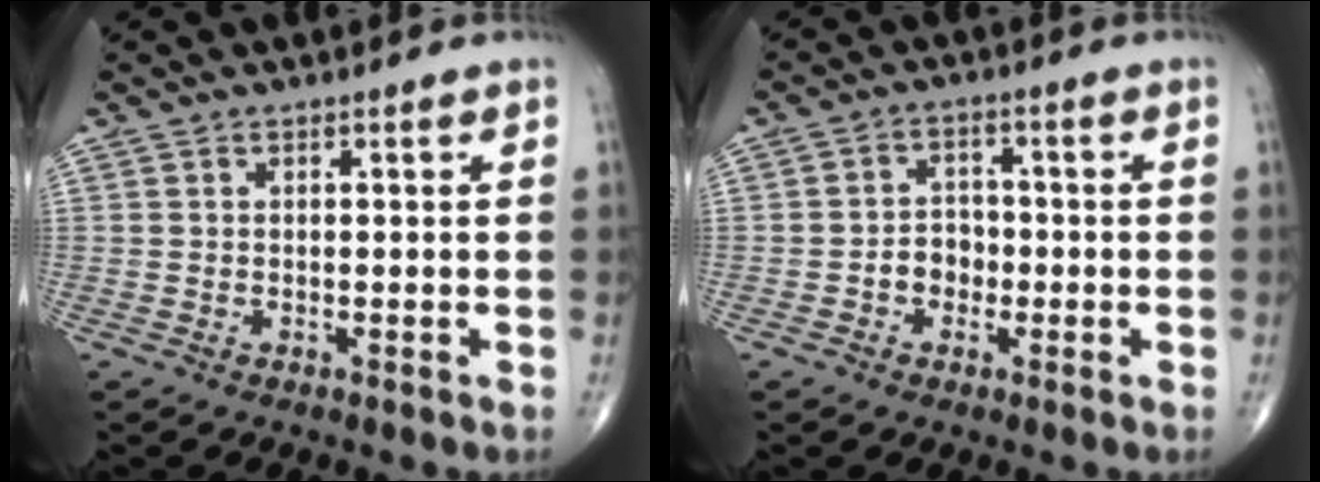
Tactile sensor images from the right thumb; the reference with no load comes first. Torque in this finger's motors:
{"motor_torque": [1.07, 0.18, 0.49, -0.17, 0.00]}